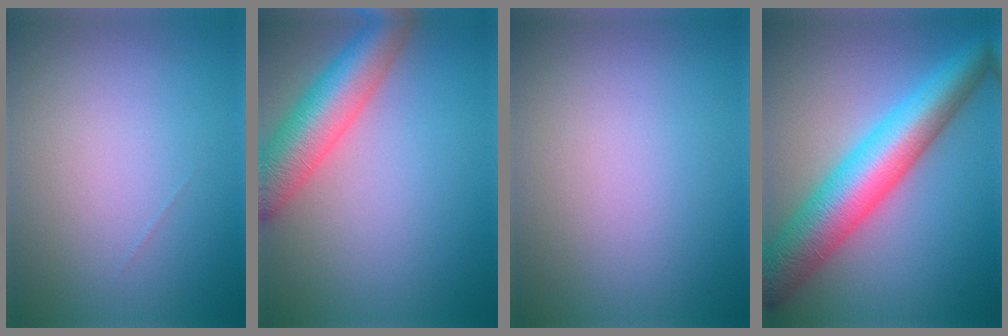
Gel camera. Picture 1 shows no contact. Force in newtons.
{"total": 7.3, "press": 7.3, "slide": 0.5}
{"total": 0.0}
{"total": 10.0, "press": 10.0, "slide": 0.1}